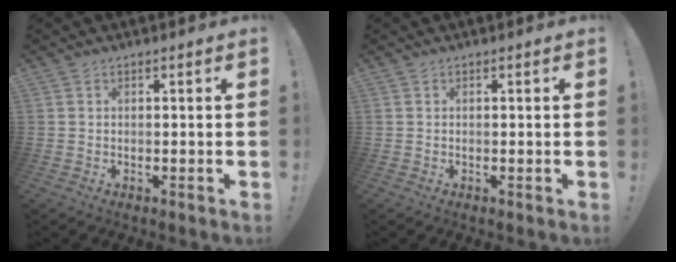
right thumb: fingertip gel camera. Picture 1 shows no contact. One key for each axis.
{"total": 0.0}